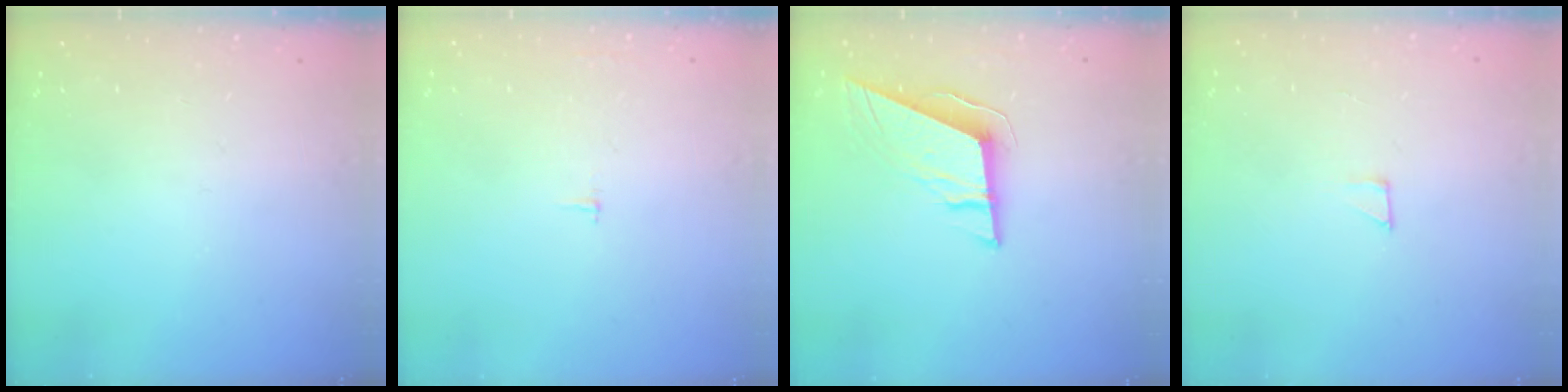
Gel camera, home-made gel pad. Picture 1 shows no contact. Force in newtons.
{"total": 1.8, "press": 1.8, "slide": 0.1}
{"total": 9.9, "press": 9.7, "slide": 2.0}
{"total": 1.9, "press": 1.9, "slide": 0.1}